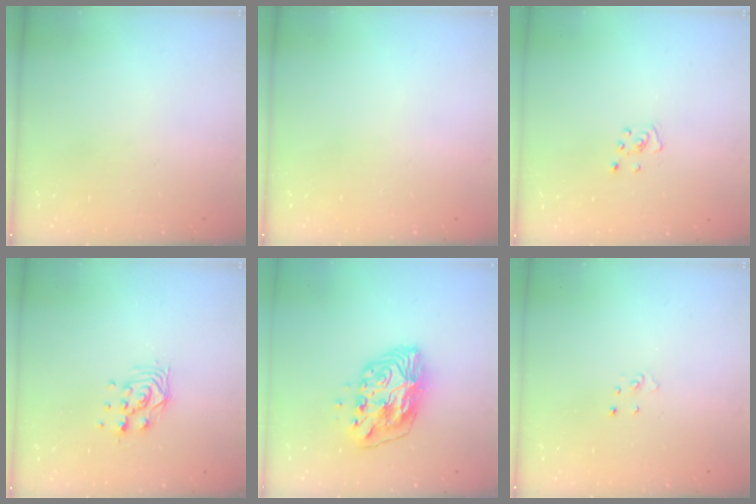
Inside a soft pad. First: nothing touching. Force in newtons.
{"total": 0.0}
{"total": 3.2, "press": 3.2, "slide": 0.2}
{"total": 8.8, "press": 8.8, "slide": 0.7}
{"total": 11.0, "press": 11.0, "slide": 0.5}
{"total": 3.0, "press": 2.9, "slide": 0.3}